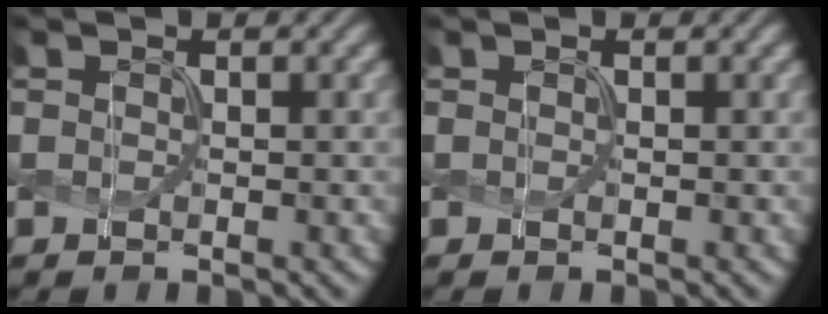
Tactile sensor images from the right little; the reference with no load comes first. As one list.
[{"total": 0.0}]